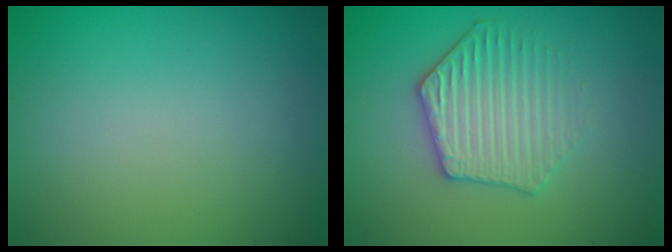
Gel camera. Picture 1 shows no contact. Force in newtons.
{"total": 3.8, "press": 3.7, "slide": 1.2}